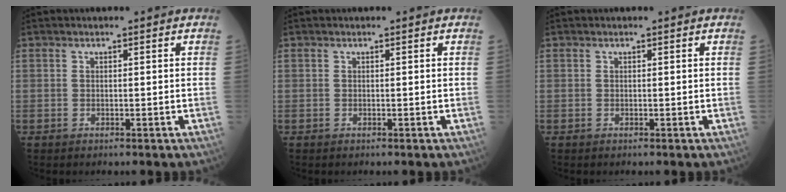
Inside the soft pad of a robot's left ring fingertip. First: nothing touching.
{"total": 0.0}
{"total": 0.0}